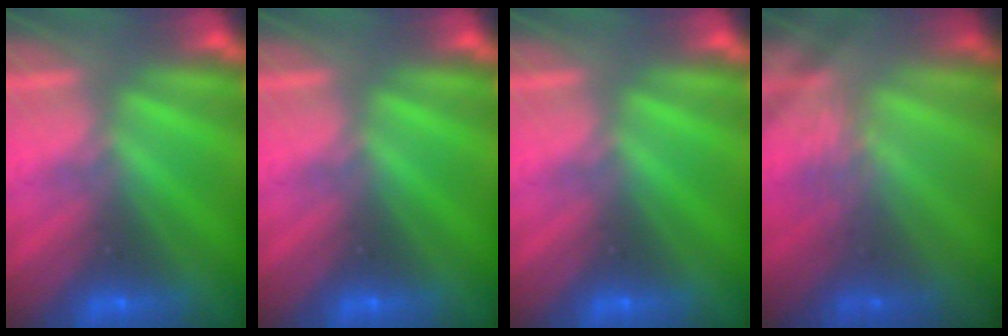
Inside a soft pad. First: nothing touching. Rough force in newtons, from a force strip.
{"total": 0.0}
{"total": 0.0}
{"total": 2.2}